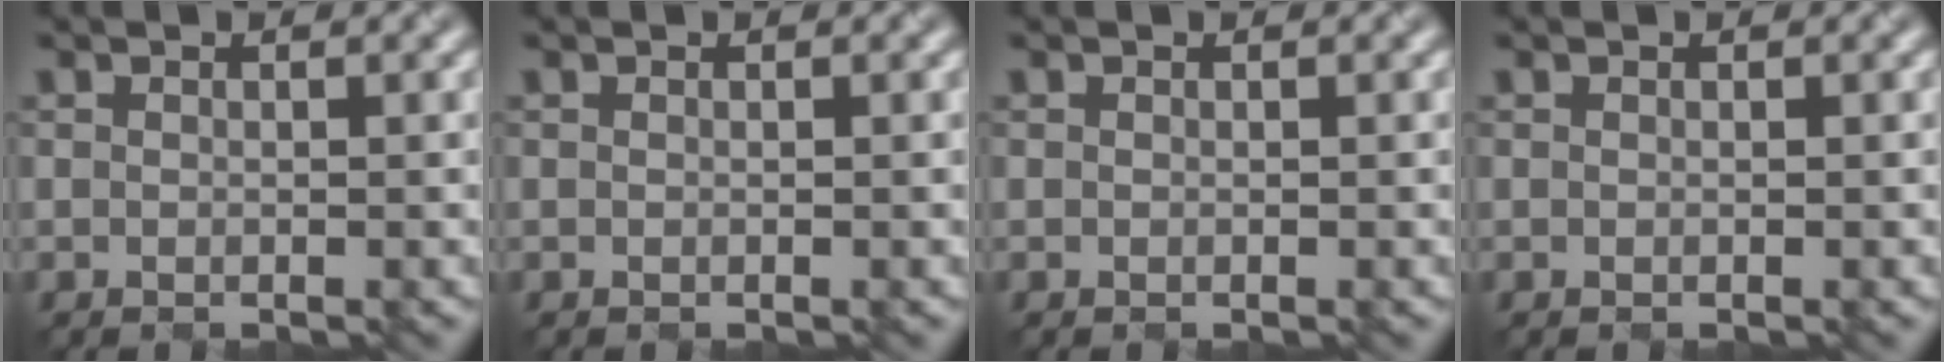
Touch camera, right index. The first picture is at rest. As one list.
[{"total": 0.0}, {"total": 0.0}, {"total": 0.0}]